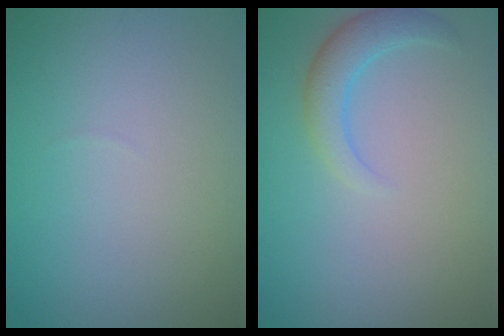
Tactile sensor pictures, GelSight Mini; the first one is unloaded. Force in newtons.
{"total": 2.8, "press": 2.8, "slide": 0.3}